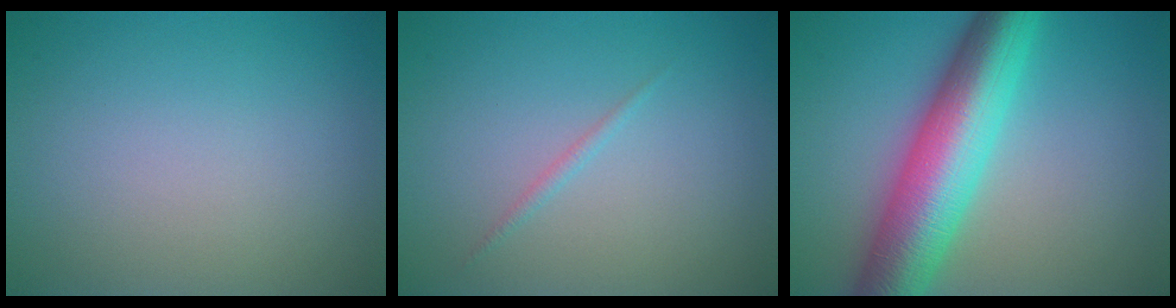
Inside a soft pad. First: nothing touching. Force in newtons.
{"total": 0.6, "press": 0.6, "slide": 0.1}
{"total": 10.3, "press": 10.3, "slide": 0.2}